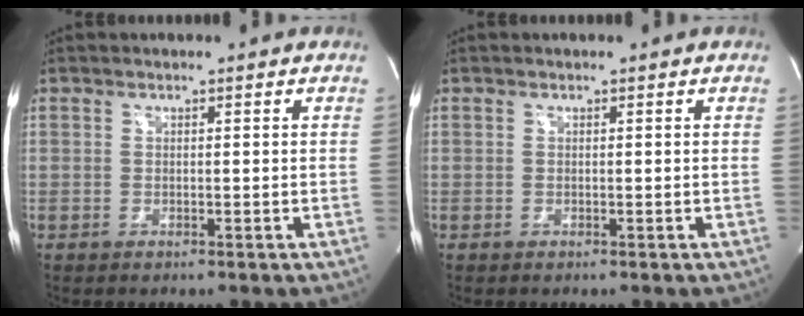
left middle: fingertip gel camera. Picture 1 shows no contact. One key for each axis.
{"total": 0.0}